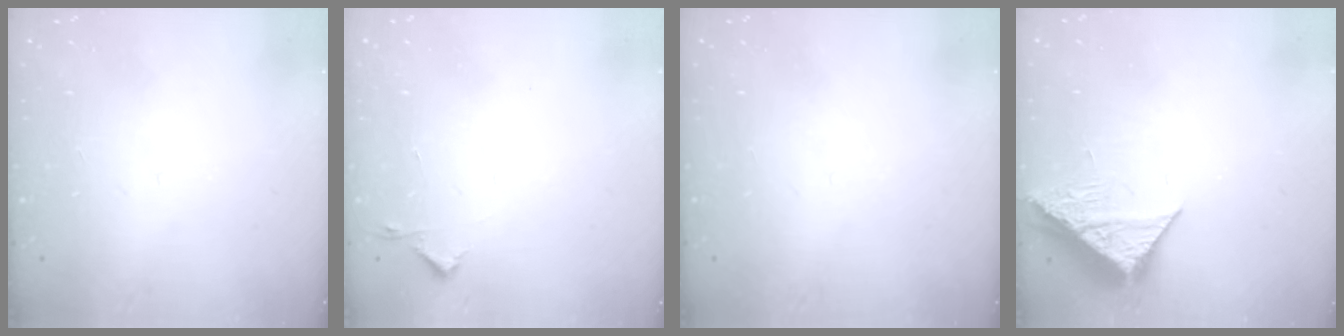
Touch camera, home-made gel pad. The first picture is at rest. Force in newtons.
{"total": 2.7, "press": 2.6, "slide": 0.4}
{"total": 0.0}
{"total": 8.1, "press": 8.1, "slide": 0.3}